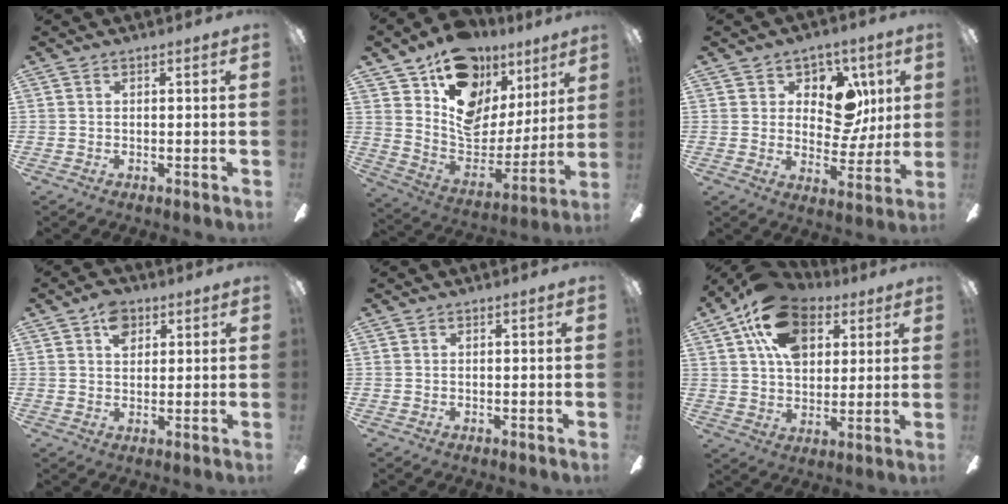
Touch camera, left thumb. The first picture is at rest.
{"total": 18.1, "force": [11.1, 11.5, 8.6], "torque": [-0.128, -0.078, 0.199]}
{"total": 11.2, "force": [3.8, 8.4, 6.4], "torque": [-0.095, -0.005, 0.073]}
{"total": 6.0, "force": [2.8, 4.2, 3.2], "torque": [-0.040, 0.000, 0.048]}
{"total": 0.0}
{"total": 15.2, "force": [7.5, 9.8, 8.8], "torque": [-0.152, -0.010, 0.138]}